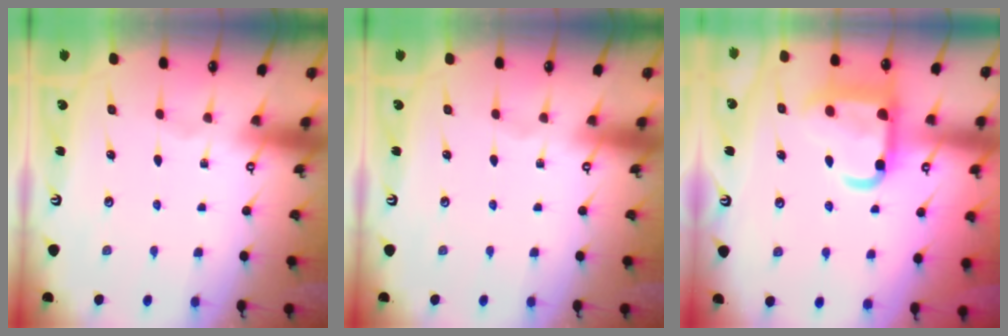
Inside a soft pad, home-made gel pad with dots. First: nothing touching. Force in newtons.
{"total": 0.0}
{"total": 15.7, "press": 15.6, "slide": 1.6}